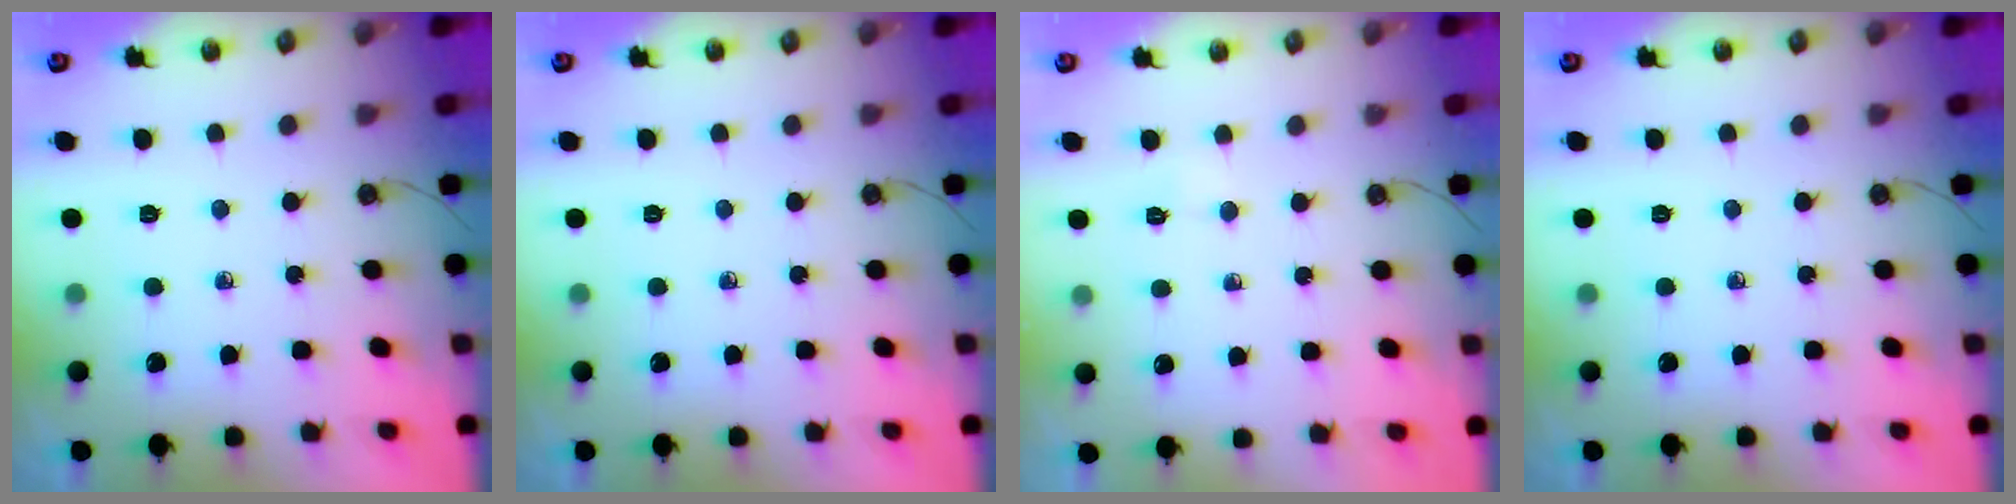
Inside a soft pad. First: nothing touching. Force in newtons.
{"total": 0.0}
{"total": 2.8, "press": 2.7, "slide": 0.4}
{"total": 0.0}